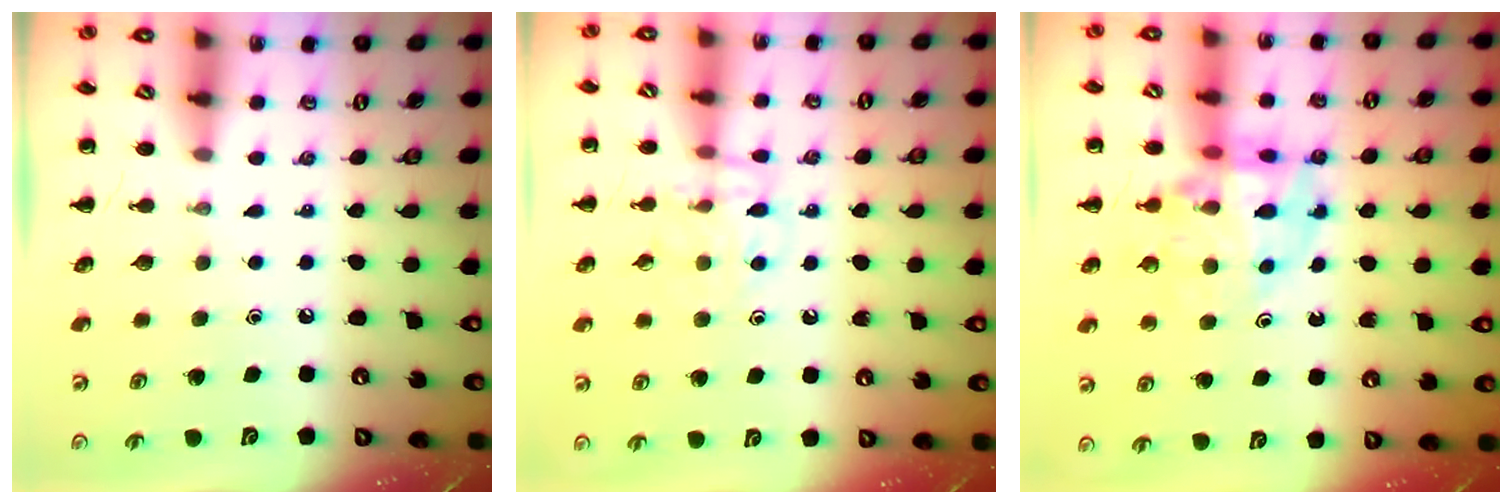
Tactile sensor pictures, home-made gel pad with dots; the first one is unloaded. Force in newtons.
{"total": 10.0, "press": 10.0, "slide": 0.8}
{"total": 13.6, "press": 13.2, "slide": 3.1}